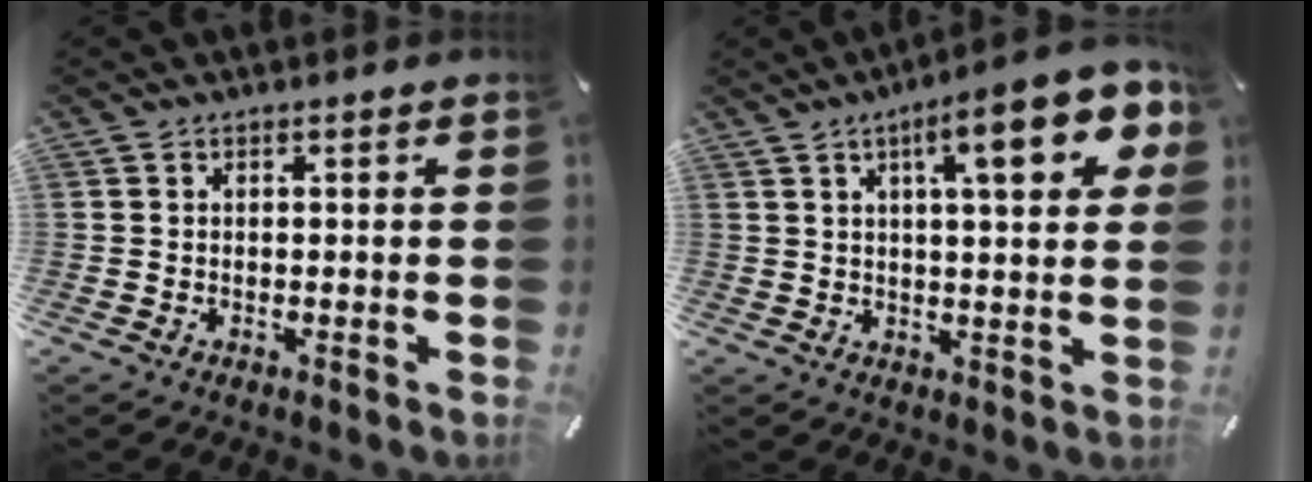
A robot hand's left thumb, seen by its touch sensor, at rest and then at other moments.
{"total": 14.9, "force": [6.5, 3.8, 12.9], "torque": [-0.186, -0.020, 0.094]}